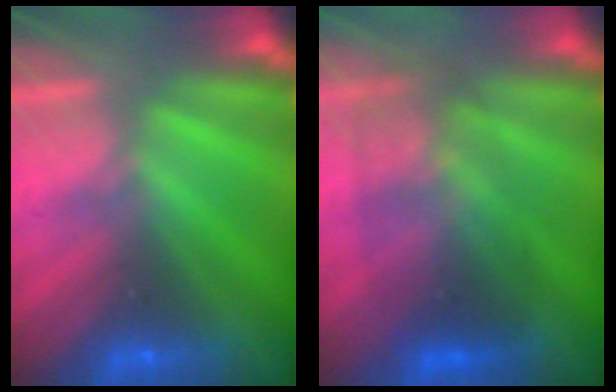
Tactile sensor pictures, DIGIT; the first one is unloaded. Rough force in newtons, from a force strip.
{"total": 2.9}